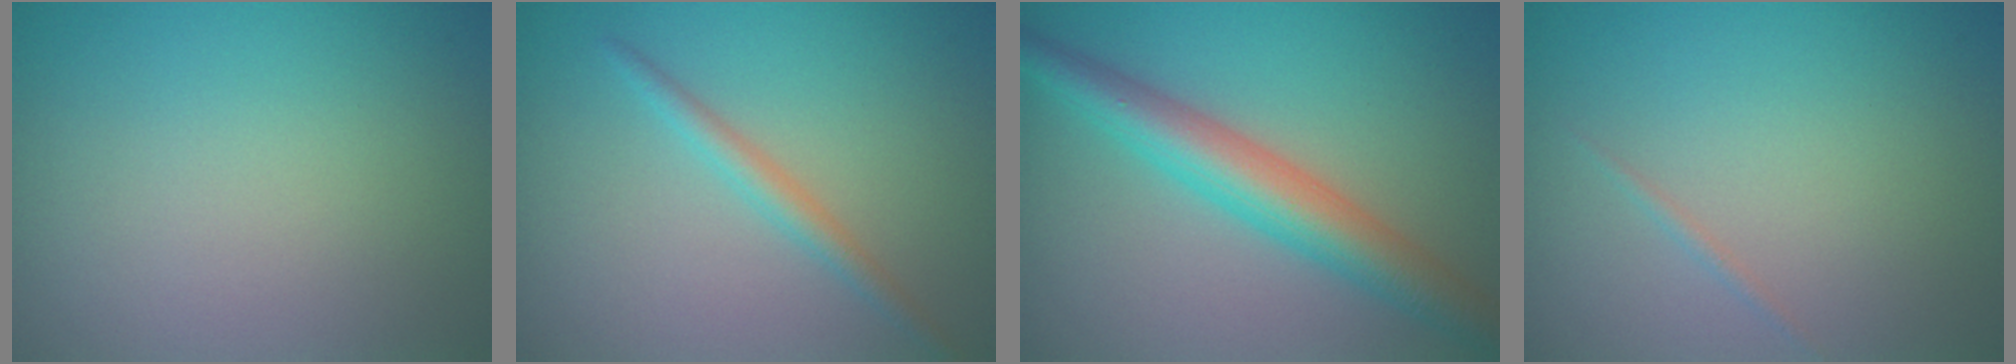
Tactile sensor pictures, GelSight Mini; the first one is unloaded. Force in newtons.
{"total": 1.9, "press": 1.9, "slide": 0.1}
{"total": 5.8, "press": 5.8, "slide": 0.0}
{"total": 0.5, "press": 0.5, "slide": 0.0}